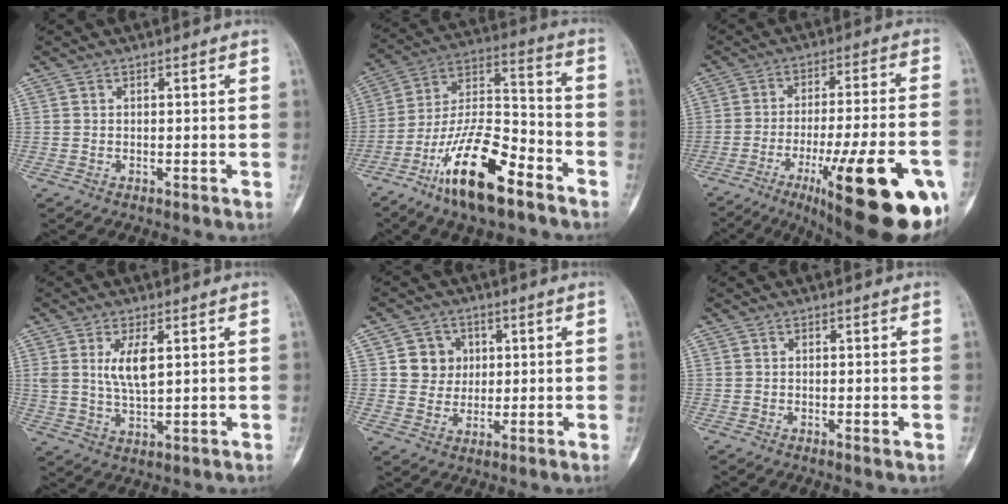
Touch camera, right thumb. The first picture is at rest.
{"total": 18.5, "force": [-11.1, 6.3, 13.5], "torque": [-0.238, 0.076, -0.203]}
{"total": 26.2, "force": [-11.6, 5.8, 22.8], "torque": [-0.269, 0.034, -0.161]}
{"total": 6.5, "force": [2.0, 2.6, 5.6], "torque": [-0.105, -0.013, 0.047]}
{"total": 6.4, "force": [1.5, 6.0, 1.7], "torque": [0.008, 0.002, 0.022]}
{"total": 0.7, "force": [-0.2, 0.2, 0.6], "torque": [-0.009, -0.002, -0.003]}